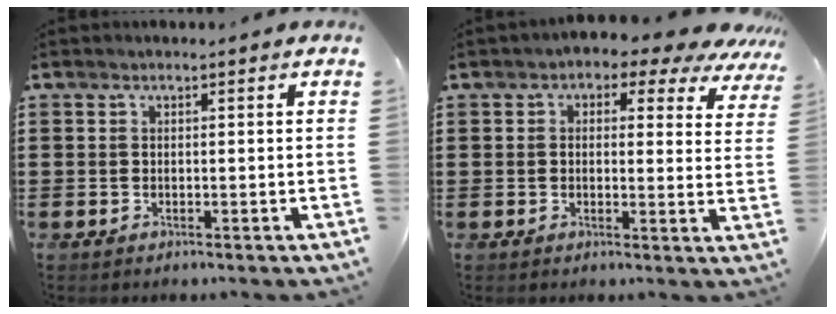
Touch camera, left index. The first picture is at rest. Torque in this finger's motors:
{"motor_torque": [2.14, 0.00, 1.05, 0.19]}